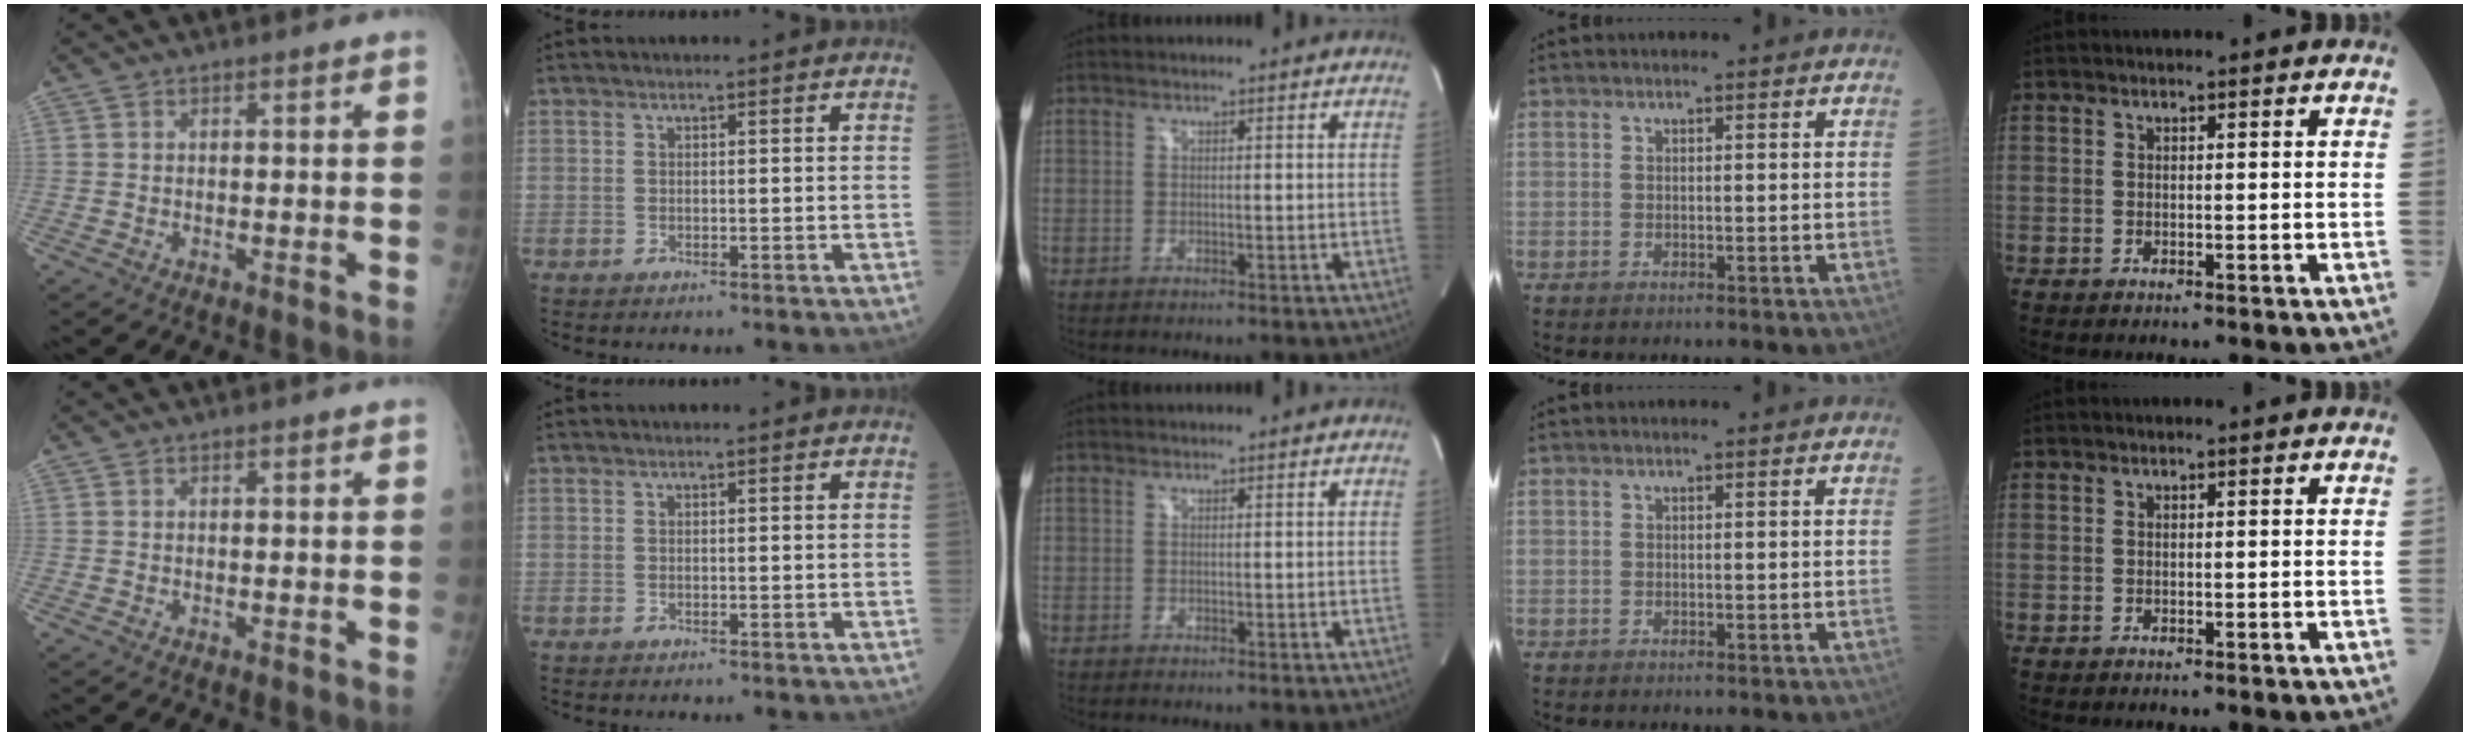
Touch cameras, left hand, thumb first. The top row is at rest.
{}